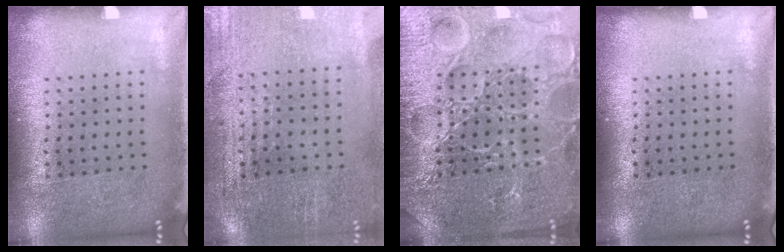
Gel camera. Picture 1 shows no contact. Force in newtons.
{"total": 0.6, "press": 0.5, "slide": 0.4}
{"total": 7.4, "press": 7.3, "slide": 0.9}
{"total": 0.0}